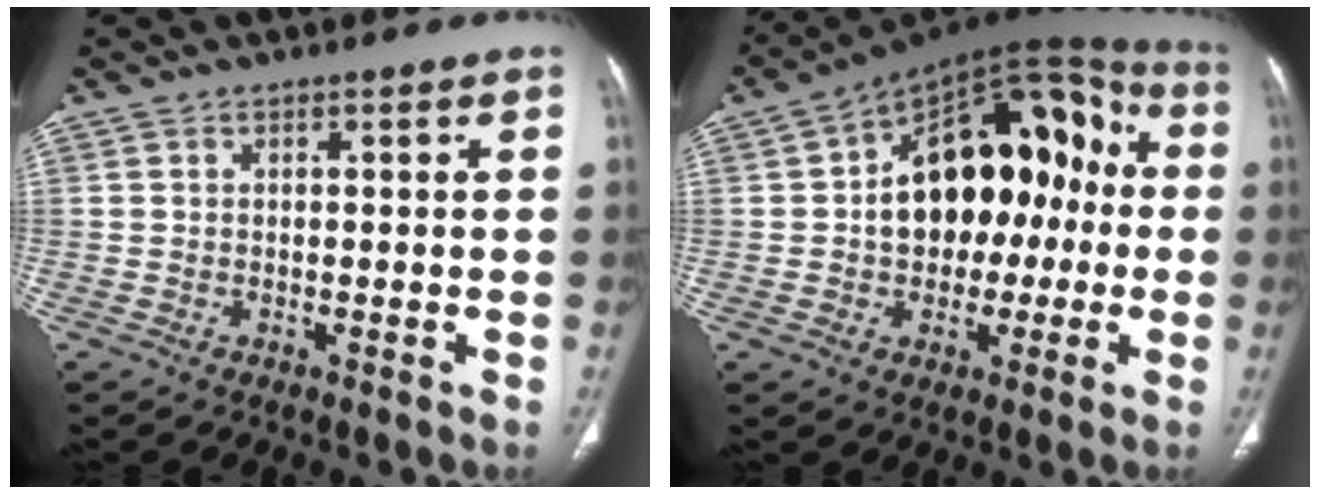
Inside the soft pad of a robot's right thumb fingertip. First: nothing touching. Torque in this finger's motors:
{"motor_torque": [0.62, 2.88, 2.08, -0.12, 0.17]}